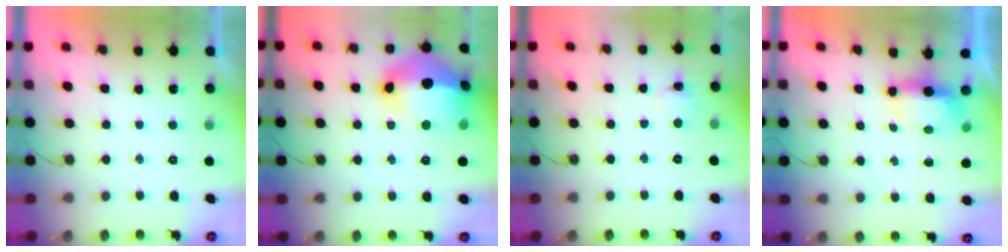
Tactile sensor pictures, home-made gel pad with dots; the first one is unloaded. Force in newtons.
{"total": 24.8, "press": 23.6, "slide": 7.5}
{"total": 3.4, "press": 2.9, "slide": 1.7}
{"total": 5.8, "press": 5.6, "slide": 1.5}